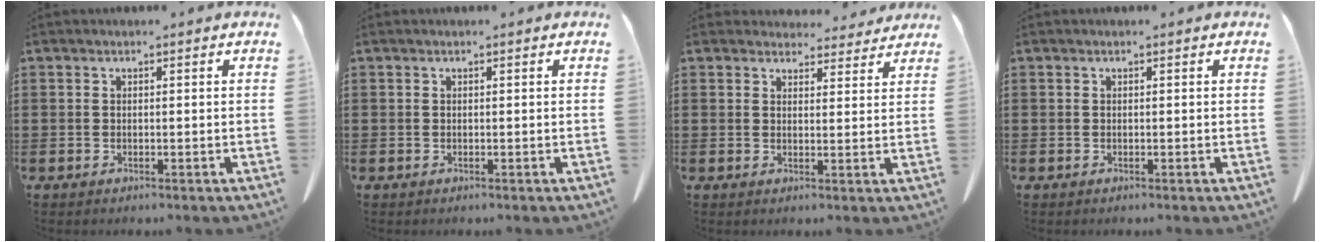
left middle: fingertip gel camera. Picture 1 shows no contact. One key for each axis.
{"total": 0.0}
{"total": 3.8, "fx": 3.7, "fy": 0.9, "fz": 0.3, "tx": -0.009, "ty": -0.014, "tz": 0.069}
{"total": 0.0}